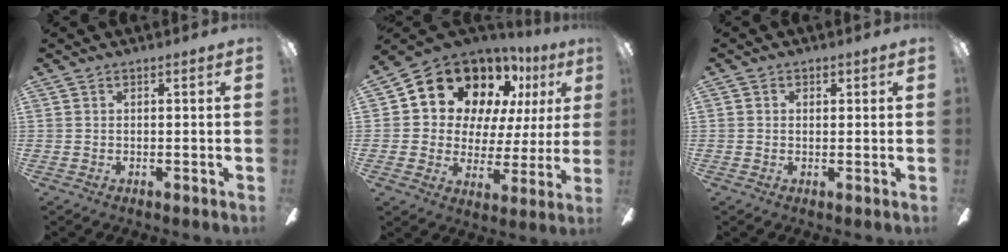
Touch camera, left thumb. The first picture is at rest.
{"total": 15.8, "force": [11.0, 9.4, 6.3], "torque": [-0.116, -0.070, 0.202]}
{"total": 1.2, "force": [0.2, 1.1, 0.5], "torque": [-0.002, 0.003, 0.001]}